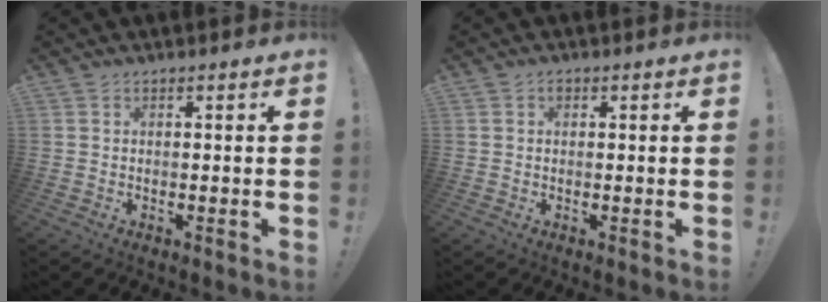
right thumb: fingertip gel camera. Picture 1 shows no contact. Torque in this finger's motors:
{"motor_torque": [-0.12, 0.12, 0.14, -0.14, 0.00]}